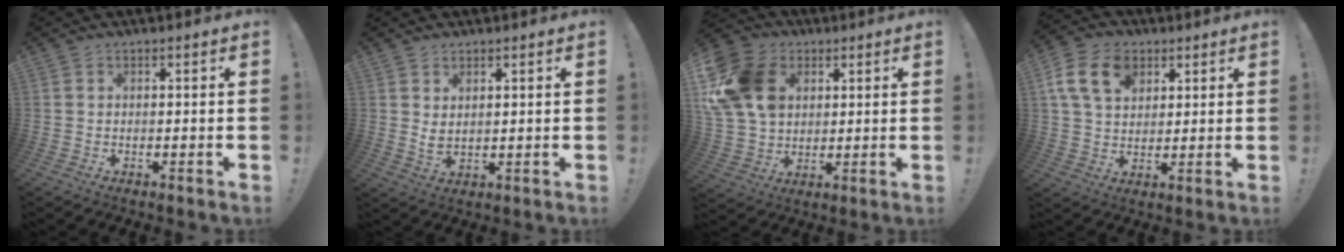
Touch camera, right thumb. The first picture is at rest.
{"total": 3.3, "force": [1.9, 1.6, 2.2], "torque": [-0.023, -0.017, 0.032]}
{"total": 18.5, "force": [5.7, 14.2, 10.4], "torque": [-0.194, -0.013, 0.113]}
{"total": 14.3, "force": [5.8, 10.2, 8.2], "torque": [-0.137, -0.012, 0.112]}